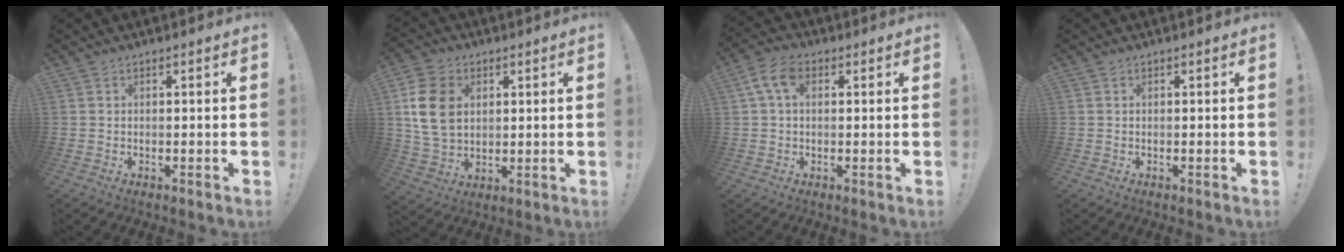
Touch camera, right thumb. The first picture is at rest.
{"total": 13.9, "force": [3.1, 10.4, 8.7], "torque": [-0.163, 0.001, 0.063]}
{"total": 7.1, "force": [1.9, 4.4, 5.2], "torque": [-0.105, 0.009, 0.038]}
{"total": 0.0}